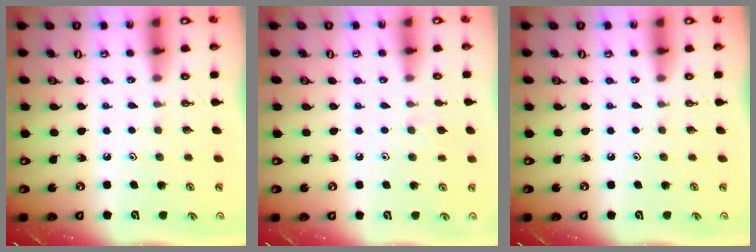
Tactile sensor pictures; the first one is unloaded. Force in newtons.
{"total": 4.5, "press": 4.4, "slide": 0.7}
{"total": 0.0}